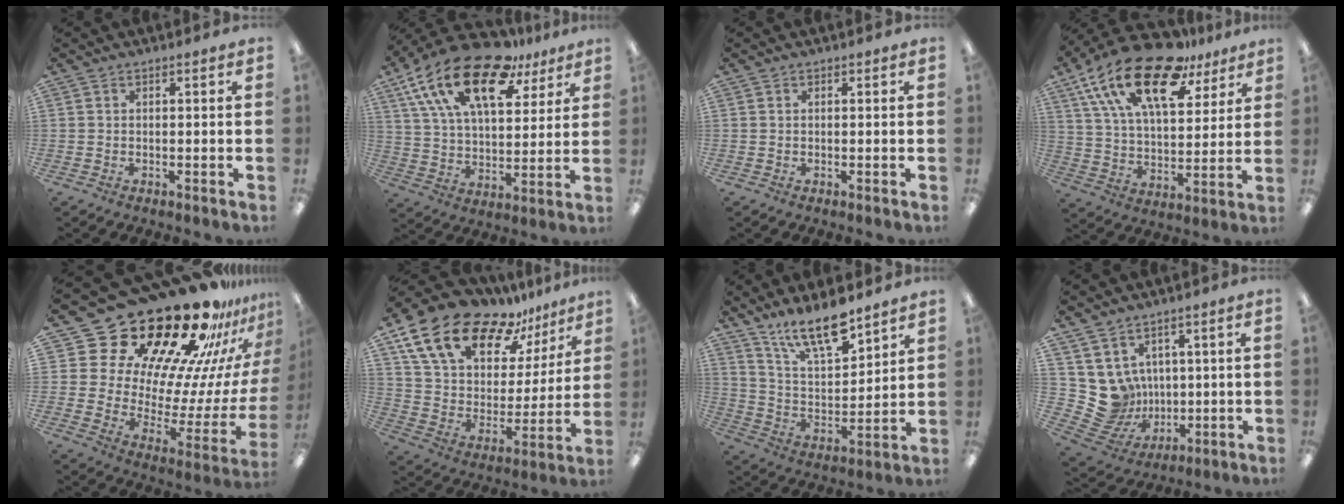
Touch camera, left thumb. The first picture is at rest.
{"total": 22.9, "force": [13.8, 10.6, 14.8], "torque": [-0.269, -0.068, 0.242]}
{"total": 0.0}
{"total": 23.2, "force": [14.4, 10.6, 14.8], "torque": [-0.264, -0.076, 0.251]}
{"total": 33.0, "force": [24.9, 14.5, 16.2], "torque": [-0.215, -0.219, 0.463]}
{"total": 19.8, "force": [14.0, 10.3, 9.5], "torque": [-0.176, -0.088, 0.255]}
{"total": 14.6, "force": [11.5, 4.5, 7.7], "torque": [-0.138, -0.069, 0.203]}
{"total": 9.1, "force": [2.2, 8.6, 1.5], "torque": [-0.069, -0.036, 0.053]}